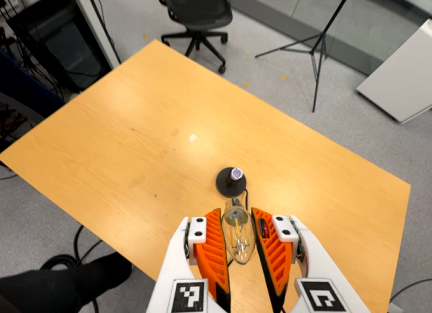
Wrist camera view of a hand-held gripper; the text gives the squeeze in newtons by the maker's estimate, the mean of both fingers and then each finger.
{"total": 11.1, "left": 10.6, "right": 11.6}